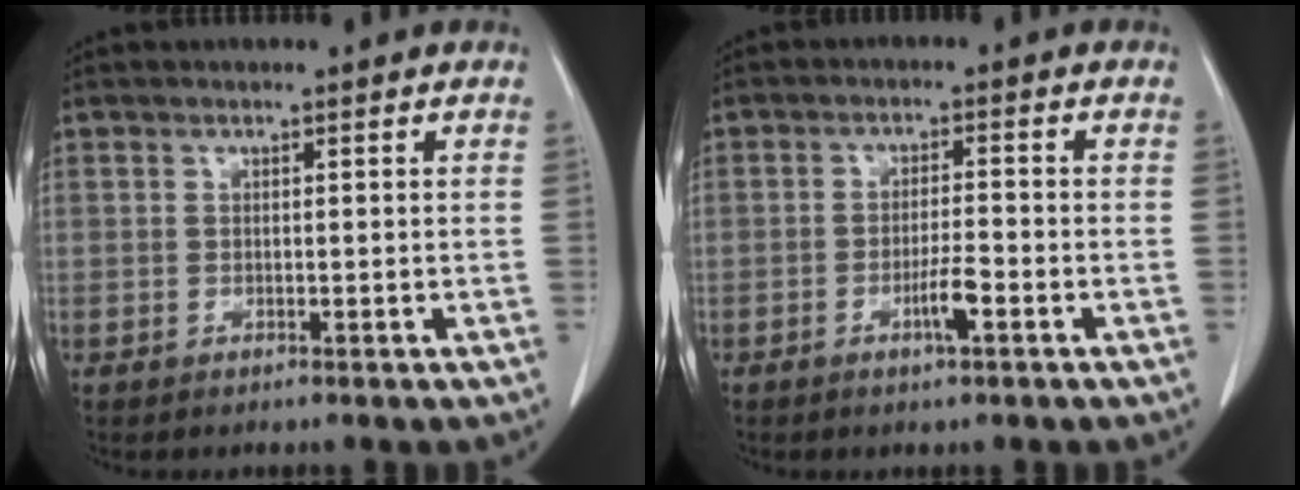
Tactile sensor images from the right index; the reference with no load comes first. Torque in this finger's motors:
{"motor_torque": [0.85, -0.07, 0.36, 0.06]}